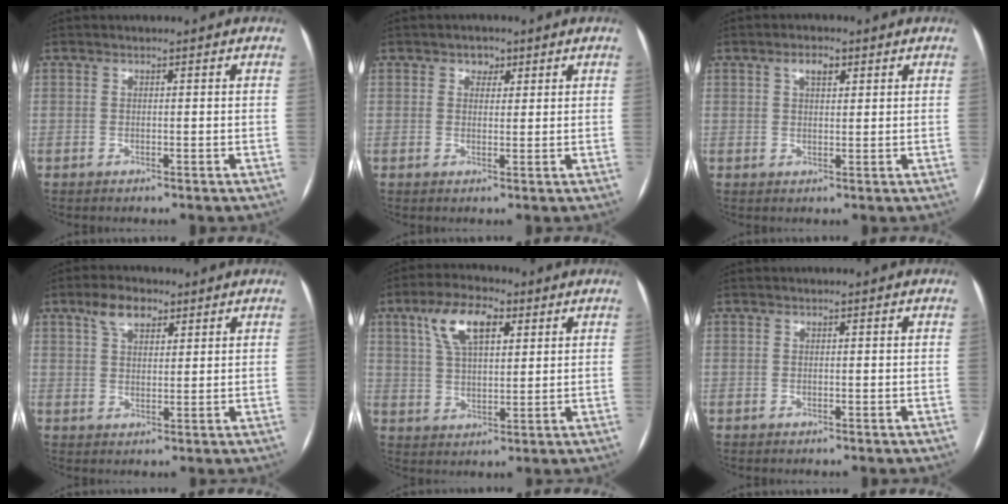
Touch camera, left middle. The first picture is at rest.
{"total": 2.2, "force": [1.2, 1.6, 0.8], "torque": [-0.010, 0.004, 0.015]}
{"total": 2.9, "force": [1.5, 1.3, 2.1], "torque": [-0.037, 0.006, 0.026]}
{"total": 5.2, "force": [3.2, 2.6, 3.1], "torque": [-0.061, 0.016, 0.061]}
{"total": 9.5, "force": [4.4, 4.0, 7.4], "torque": [-0.146, 0.022, 0.083]}
{"total": 0.0}